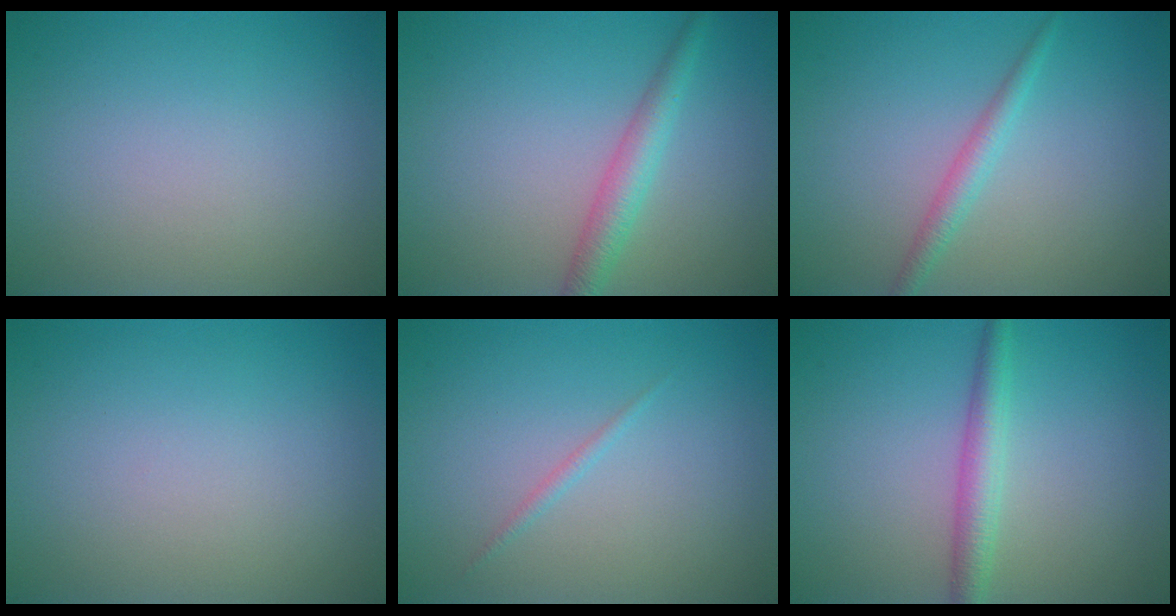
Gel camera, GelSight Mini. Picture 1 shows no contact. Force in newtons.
{"total": 2.8, "press": 2.8, "slide": 0.0}
{"total": 1.8, "press": 1.8, "slide": 0.1}
{"total": 0.0}
{"total": 0.6, "press": 0.6, "slide": 0.1}
{"total": 2.7, "press": 2.7, "slide": 0.1}